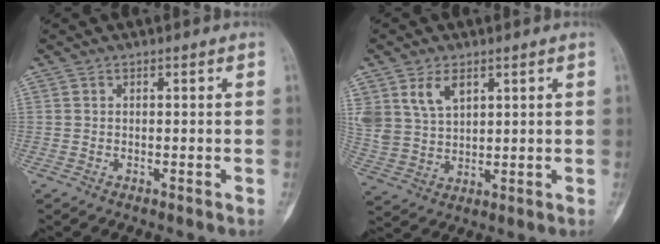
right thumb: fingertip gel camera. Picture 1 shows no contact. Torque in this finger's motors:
{"motor_torque": [-0.13, 0.18, 0.51, 0.56, 0.06]}